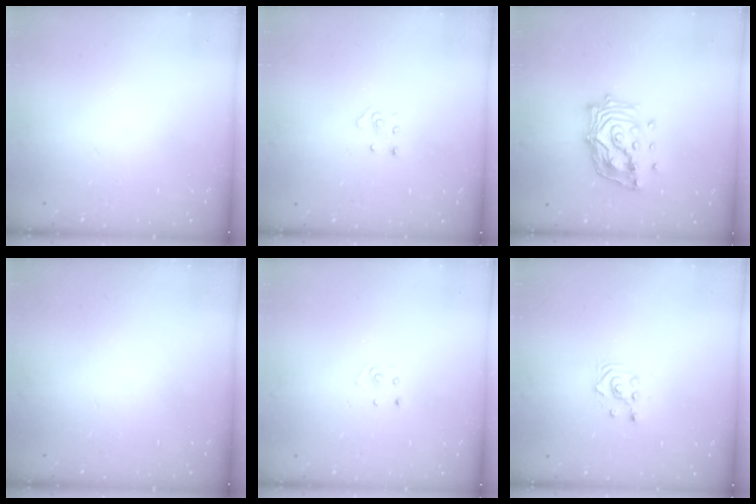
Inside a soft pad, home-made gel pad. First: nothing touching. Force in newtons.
{"total": 3.1, "press": 3.1, "slide": 0.2}
{"total": 18.2, "press": 18.0, "slide": 2.7}
{"total": 0.0}
{"total": 2.3, "press": 2.3, "slide": 0.2}
{"total": 2.3, "press": 2.3, "slide": 0.2}